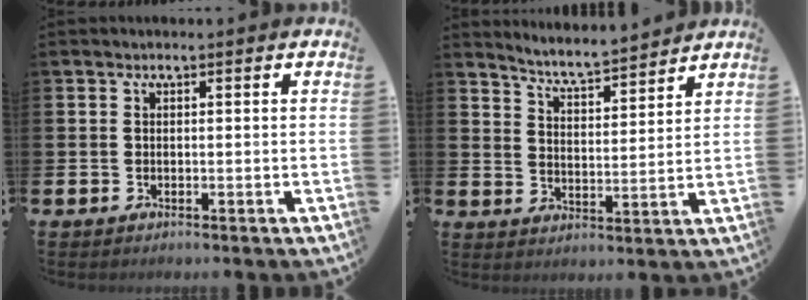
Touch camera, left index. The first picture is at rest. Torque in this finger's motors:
{"motor_torque": [0.25, -0.27, 0.08, 0.08]}